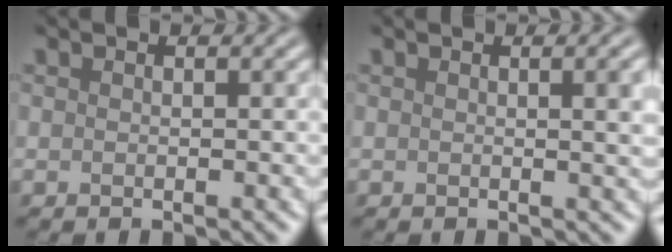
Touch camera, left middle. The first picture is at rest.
{"total": 3.3, "force": [0.5, 1.1, 3.1], "torque": [-0.021, 0.014, 0.009]}